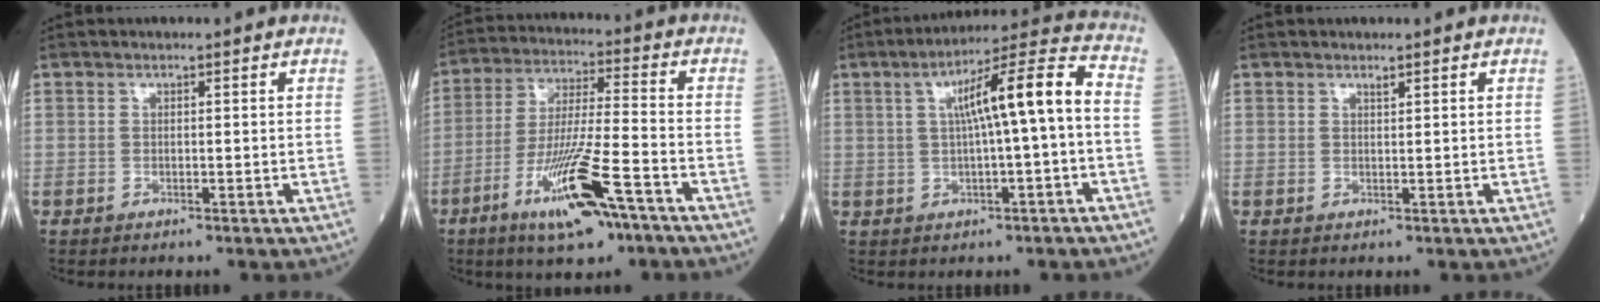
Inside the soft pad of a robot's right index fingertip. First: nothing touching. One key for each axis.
{"total": 13.8, "fx": -7.3, "fy": 1.8, "fz": 11.6, "tx": -0.222, "ty": -0.019, "tz": -0.128}
{"total": 11.3, "fx": 0.7, "fy": 0.4, "fz": 11.3, "tx": -0.176, "ty": 0.031, "tz": 0.008}
{"total": 0.6, "fx": 0.5, "fy": 0.0, "fz": 0.3, "tx": -0.009, "ty": -0.004, "tz": 0.009}